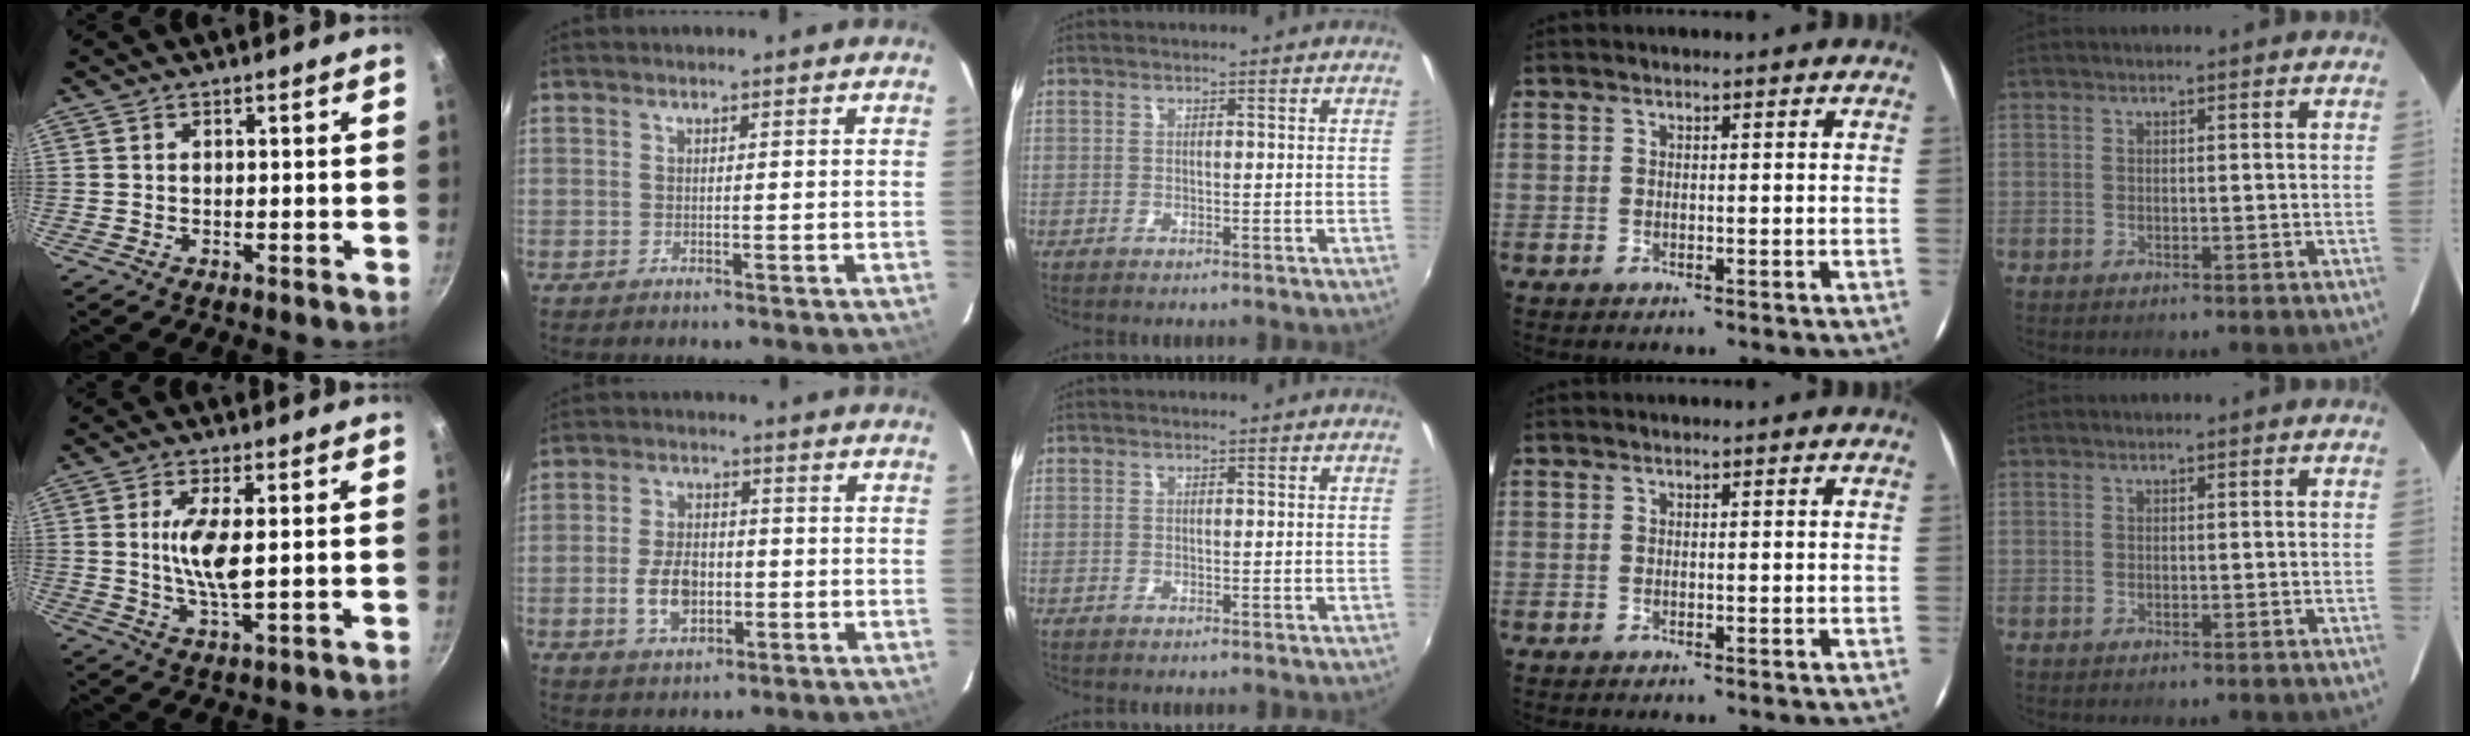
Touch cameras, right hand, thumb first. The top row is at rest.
{"thumb": {"total": 7.5, "force": [0.8, 2.1, 7.2], "torque": [-0.148, -0.007, 0.017]}, "index": {"total": 7.7, "force": [-1.8, 4.7, 5.8], "torque": [-0.116, 0.006, -0.024]}}